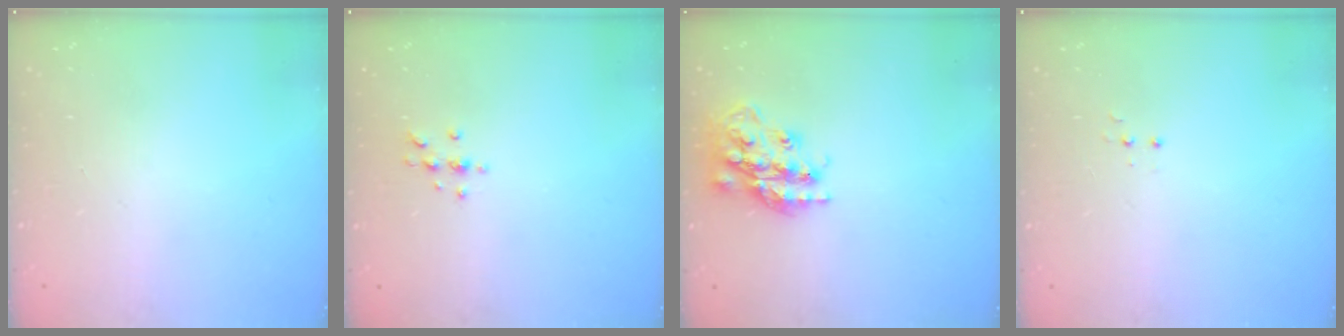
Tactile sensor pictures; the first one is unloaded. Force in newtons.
{"total": 4.8, "press": 4.7, "slide": 0.6}
{"total": 19.3, "press": 19.3, "slide": 1.4}
{"total": 3.1, "press": 3.0, "slide": 0.8}